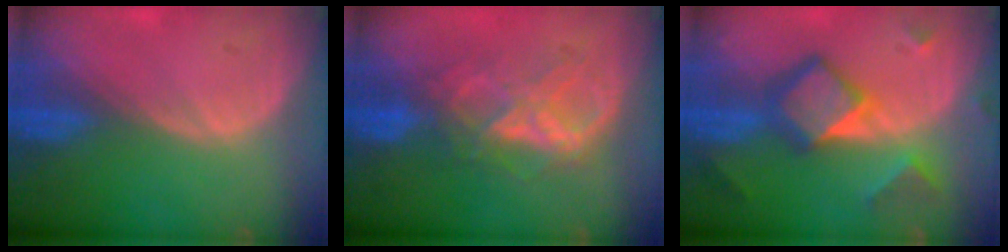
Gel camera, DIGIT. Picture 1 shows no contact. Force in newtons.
{"total": 6.6, "press": 6.6, "slide": 0.3}
{"total": 7.7, "press": 7.7, "slide": 0.7}